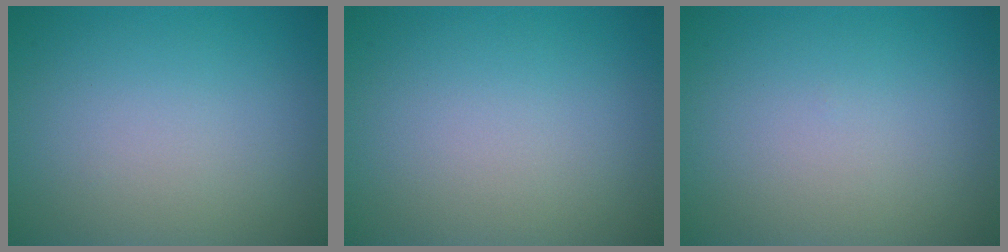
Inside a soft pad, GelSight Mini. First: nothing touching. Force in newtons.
{"total": 0.0}
{"total": 0.0}